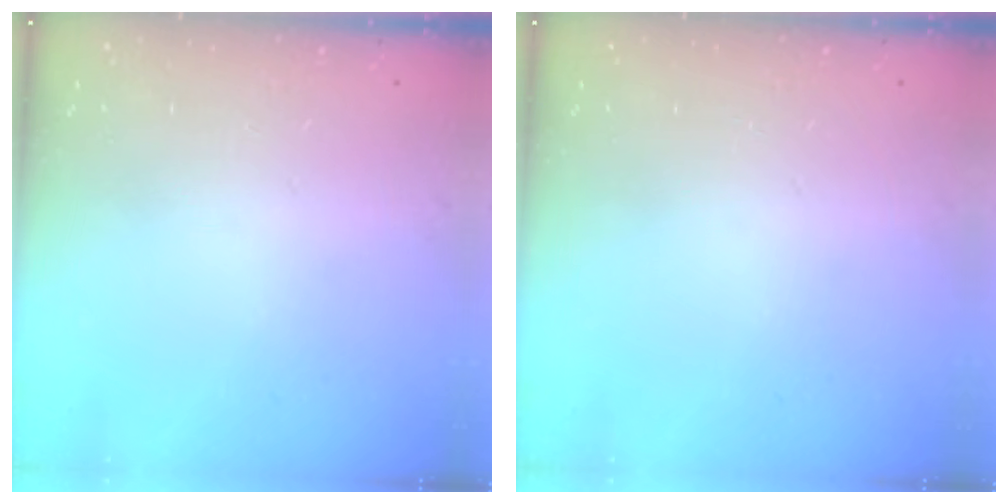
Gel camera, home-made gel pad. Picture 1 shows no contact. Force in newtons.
{"total": 0.0}